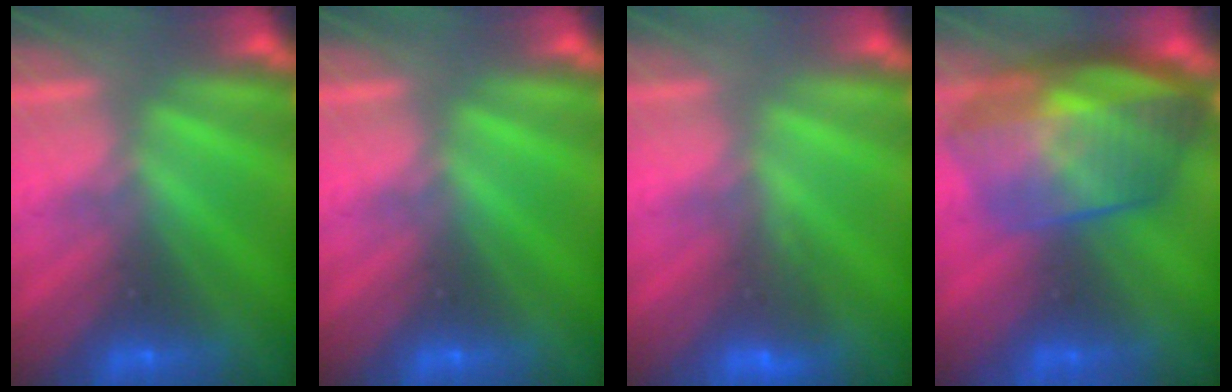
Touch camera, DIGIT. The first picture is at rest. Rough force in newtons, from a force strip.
{"total": 0.0}
{"total": 3.2}
{"total": 7.7}